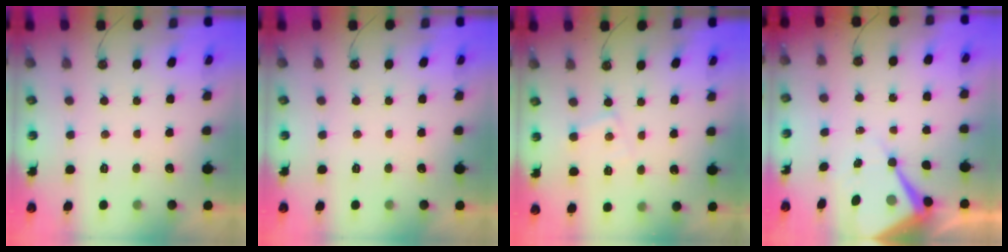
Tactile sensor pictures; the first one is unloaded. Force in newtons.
{"total": 0.0}
{"total": 6.3, "press": 6.3, "slide": 0.3}
{"total": 9.6, "press": 9.6, "slide": 0.8}